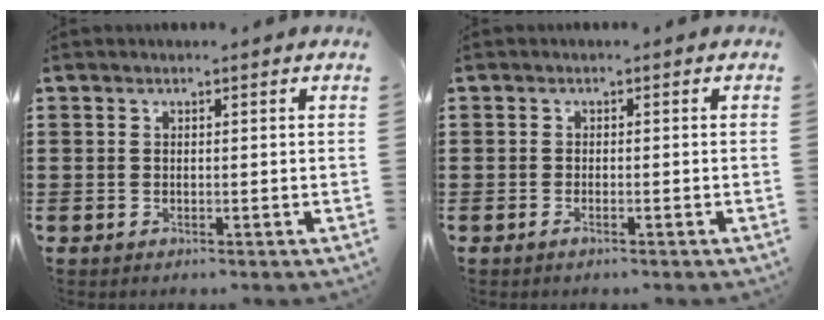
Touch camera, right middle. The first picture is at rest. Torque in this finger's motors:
{"motor_torque": [-0.20, 0.42, 0.01, -0.01]}